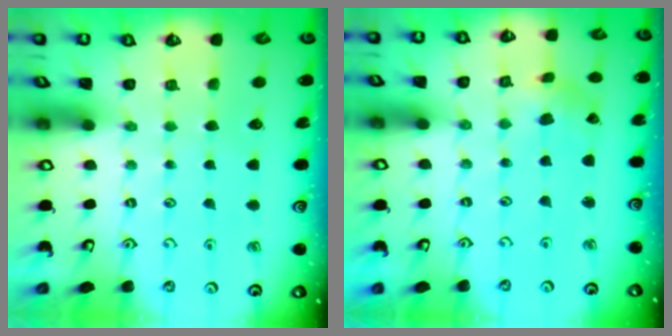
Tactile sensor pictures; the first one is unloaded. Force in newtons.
{"total": 1.1, "press": 1.1, "slide": 0.2}